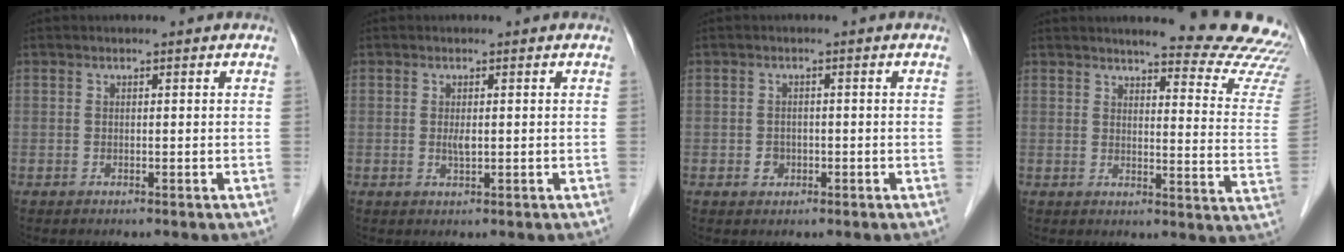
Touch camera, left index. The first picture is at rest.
{"total": 1.5, "force": [0.0, 0.4, 1.4], "torque": [-0.028, -0.001, 0.001]}
{"total": 1.7, "force": [-0.6, 1.5, 0.6], "torque": [-0.010, 0.005, -0.006]}
{"total": 18.2, "force": [17.5, 0.8, 5.0], "torque": [-0.048, -0.109, 0.178]}